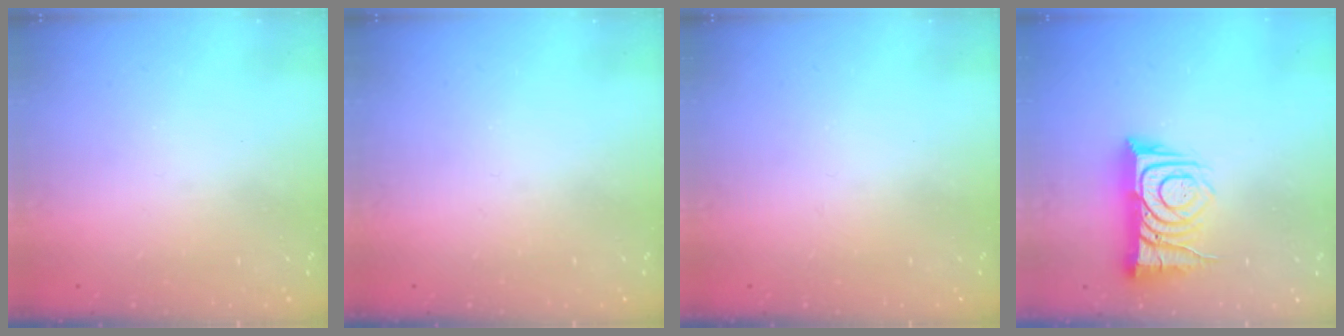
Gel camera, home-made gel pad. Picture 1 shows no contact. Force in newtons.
{"total": 0.0}
{"total": 2.7, "press": 2.7, "slide": 0.3}
{"total": 12.2, "press": 12.1, "slide": 1.4}